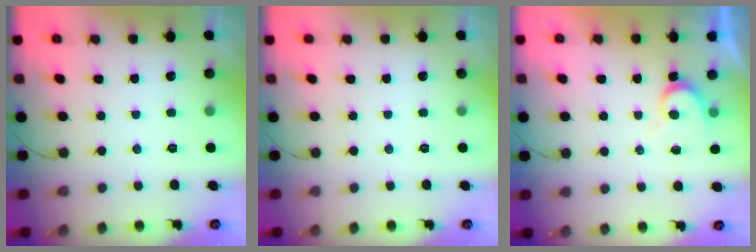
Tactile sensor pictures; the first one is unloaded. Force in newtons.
{"total": 0.0}
{"total": 6.9, "press": 6.9, "slide": 0.4}